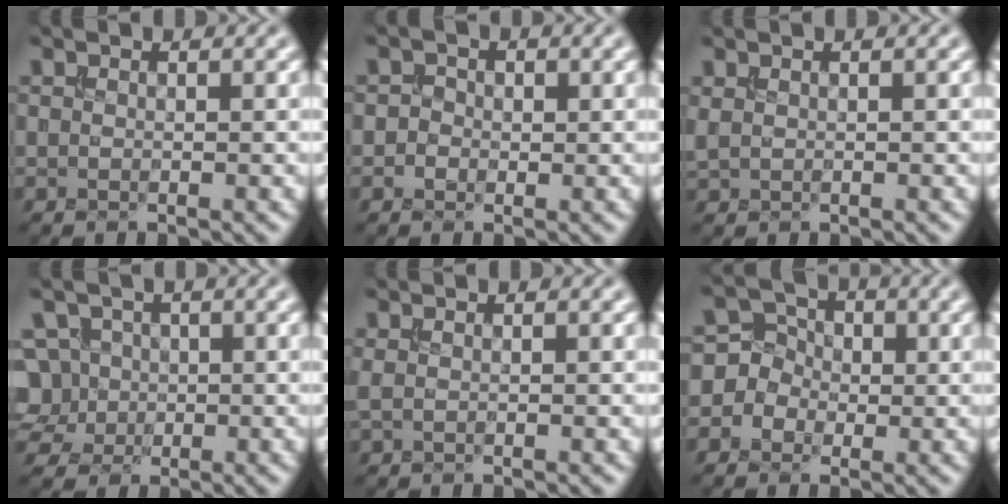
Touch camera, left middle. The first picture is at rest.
{"total": 1.3, "force": [0.0, 1.2, 0.5], "torque": [0.005, 0.001, -0.013]}
{"total": 0.6, "force": [0.4, 0.2, 0.4], "torque": [-0.013, 0.002, 0.011]}
{"total": 6.0, "force": [0.7, 5.4, 2.5], "torque": [-0.047, 0.035, -0.006]}
{"total": 0.8, "force": [0.4, 0.3, 0.7], "torque": [-0.012, 0.003, 0.002]}
{"total": 4.3, "force": [0.1, 4.2, 1.1], "torque": [-0.001, 0.028, -0.025]}